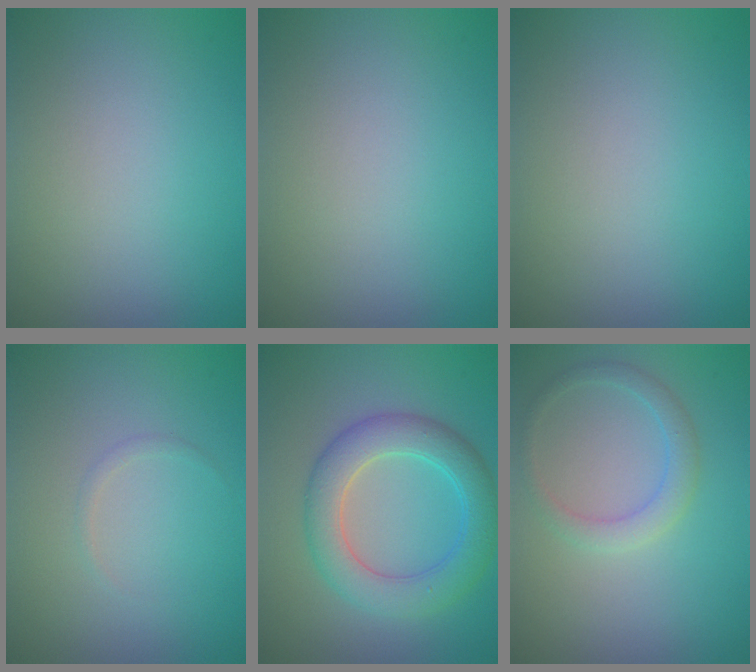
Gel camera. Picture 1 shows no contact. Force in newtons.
{"total": 0.0}
{"total": 0.0}
{"total": 0.5, "press": 0.5, "slide": 0.0}
{"total": 5.6, "press": 5.6, "slide": 0.4}
{"total": 2.2, "press": 2.2, "slide": 0.2}